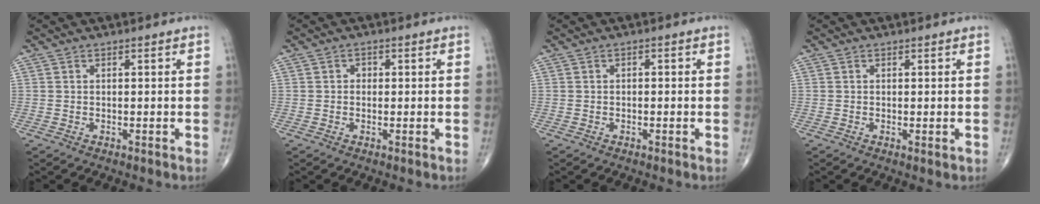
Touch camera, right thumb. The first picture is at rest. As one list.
[{"total": 1.1, "force": [0.0, 1.0, 0.5], "torque": [-0.002, 0.003, -0.003]}, {"total": 0.7, "force": [-0.1, 0.5, 0.5], "torque": [0.000, 0.003, -0.008]}, {"total": 0.8, "force": [-0.1, 0.1, 0.8], "torque": [-0.010, -0.004, -0.001]}]